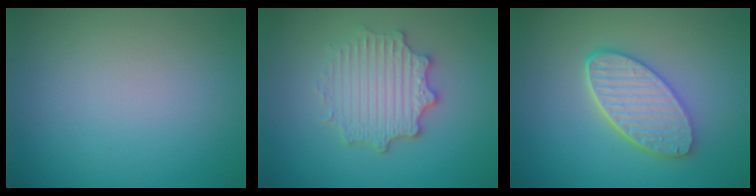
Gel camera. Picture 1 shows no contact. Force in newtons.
{"total": 4.4, "press": 3.6, "slide": 2.5}
{"total": 5.6, "press": 4.3, "slide": 3.5}